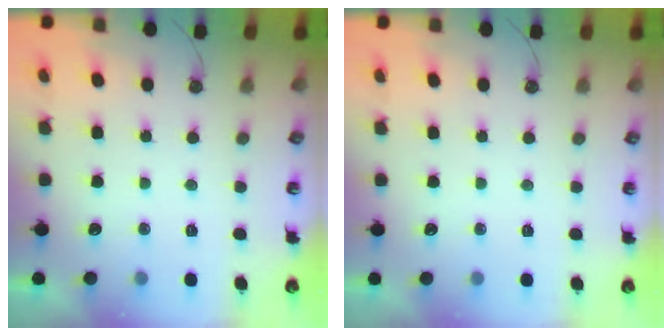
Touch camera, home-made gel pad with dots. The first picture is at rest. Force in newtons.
{"total": 0.0}